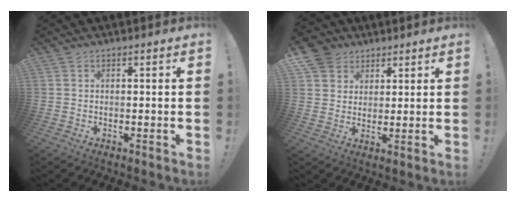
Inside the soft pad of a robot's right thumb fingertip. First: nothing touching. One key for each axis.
{"total": 7.4, "fx": 4.5, "fy": 5.7, "fz": 1.0, "tx": -0.021, "ty": -0.028, "tz": 0.091}